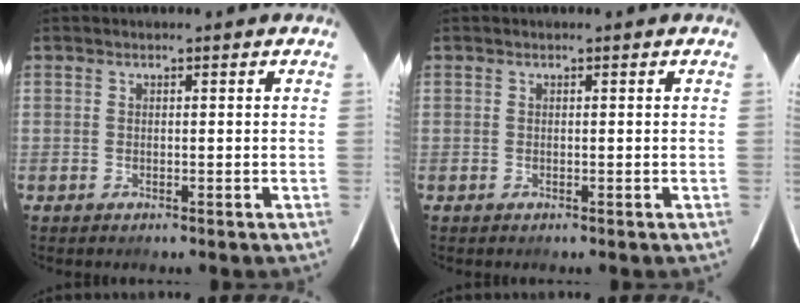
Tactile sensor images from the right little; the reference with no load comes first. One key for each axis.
{"total": 0.0}